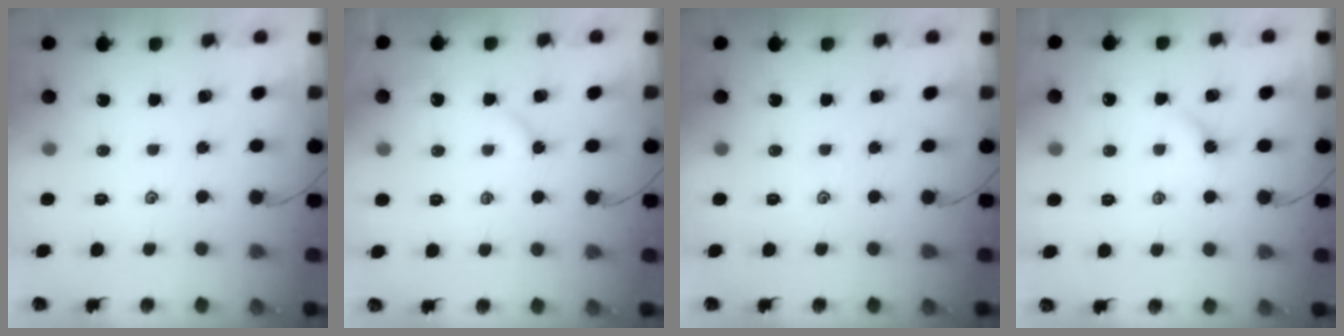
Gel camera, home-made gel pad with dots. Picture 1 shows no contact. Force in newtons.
{"total": 4.0, "press": 4.0, "slide": 0.5}
{"total": 0.0}
{"total": 3.8, "press": 3.8, "slide": 0.7}